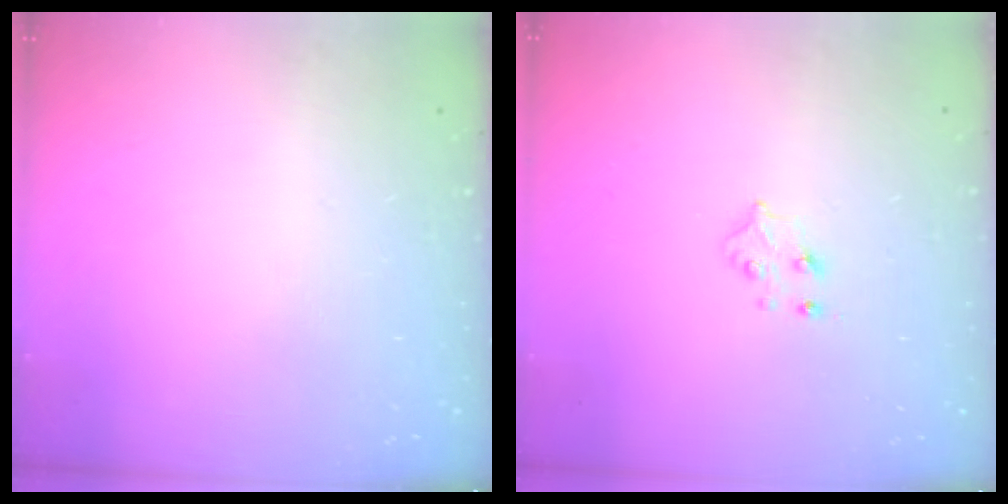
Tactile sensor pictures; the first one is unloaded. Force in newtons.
{"total": 4.4, "press": 4.4, "slide": 0.5}